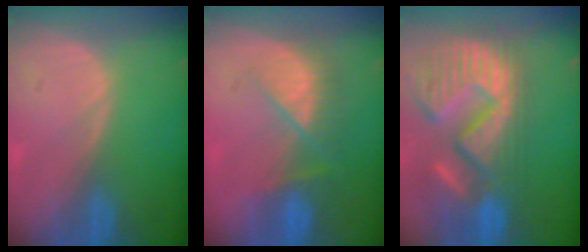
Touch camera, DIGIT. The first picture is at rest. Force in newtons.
{"total": 7.5, "press": 6.8, "slide": 3.2}
{"total": 15.4, "press": 12.7, "slide": 8.6}